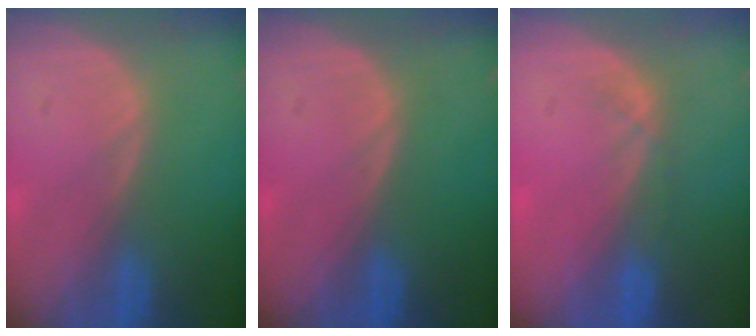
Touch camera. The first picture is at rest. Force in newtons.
{"total": 0.0}
{"total": 1.7, "press": 1.5, "slide": 0.8}